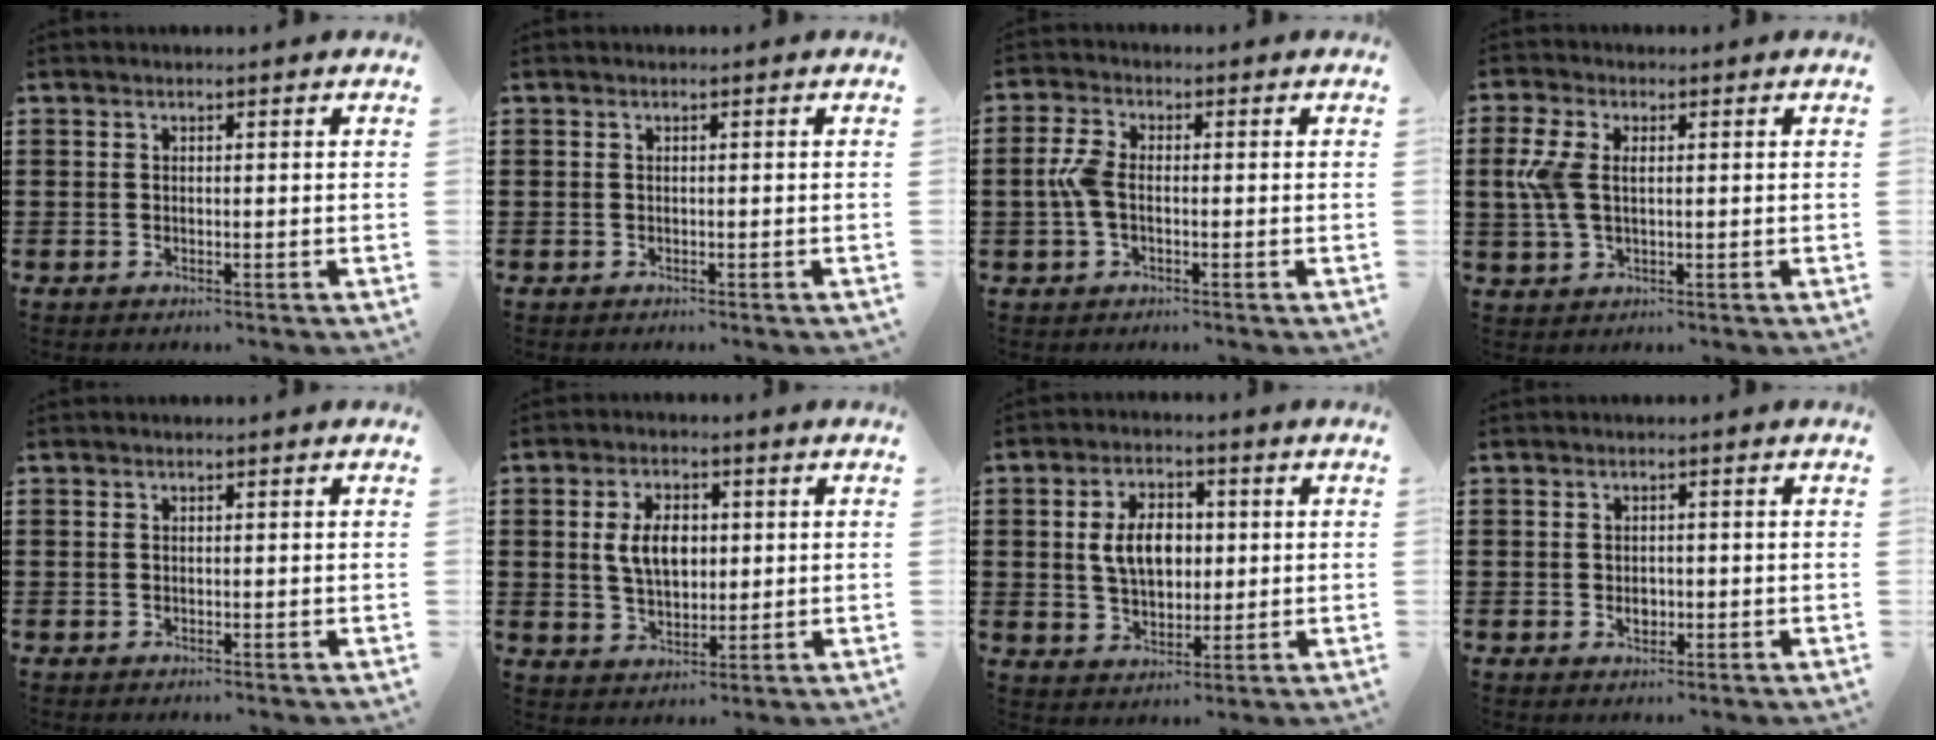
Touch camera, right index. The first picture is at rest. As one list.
[{"total": 0.0}, {"total": 4.4, "force": [-0.6, 2.2, 3.7], "torque": [-0.098, -0.005, -0.019]}, {"total": 5.5, "force": [0.4, 3.2, 4.5], "torque": [-0.128, -0.002, -0.004]}, {"total": 0.0}, {"total": 6.3, "force": [0.8, 3.7, 5.0], "torque": [-0.098, 0.005, 0.006]}, {"total": 7.0, "force": [0.8, 4.4, 5.4], "torque": [-0.105, 0.007, 0.005]}, {"total": 1.7, "force": [-0.3, 1.2, 1.1], "torque": [-0.022, 0.004, -0.006]}]